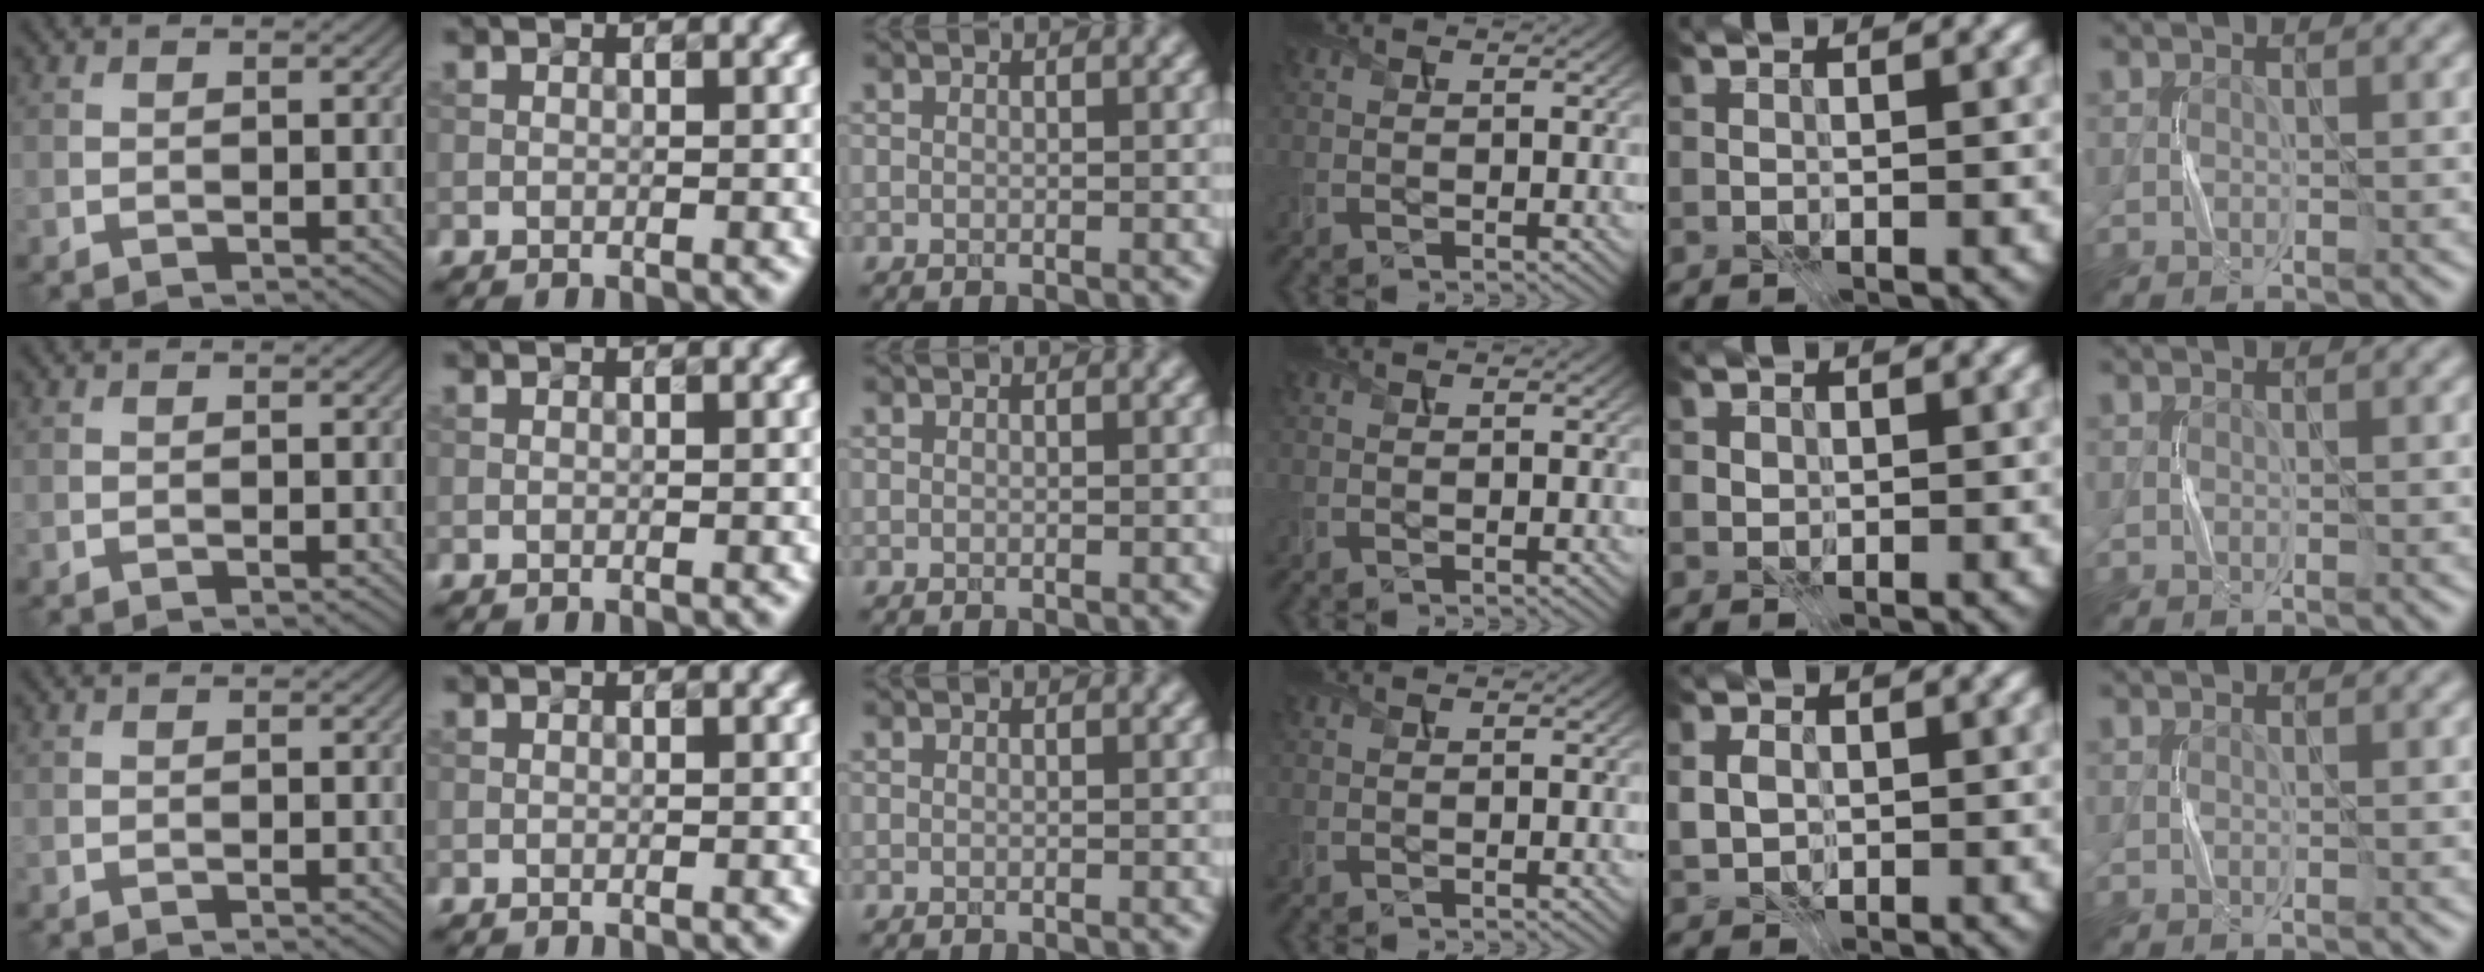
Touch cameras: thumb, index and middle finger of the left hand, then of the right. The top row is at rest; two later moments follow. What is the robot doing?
{"motion": "press", "object": "calculator"}